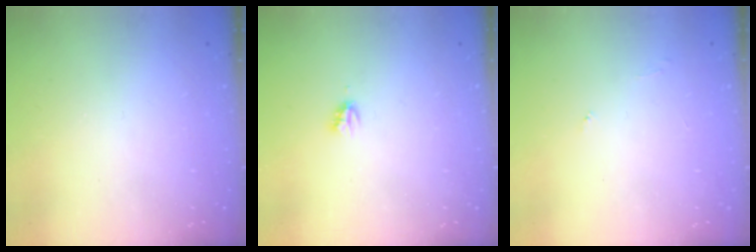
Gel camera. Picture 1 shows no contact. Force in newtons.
{"total": 2.2, "press": 2.2, "slide": 0.3}
{"total": 3.9, "press": 3.9, "slide": 0.3}